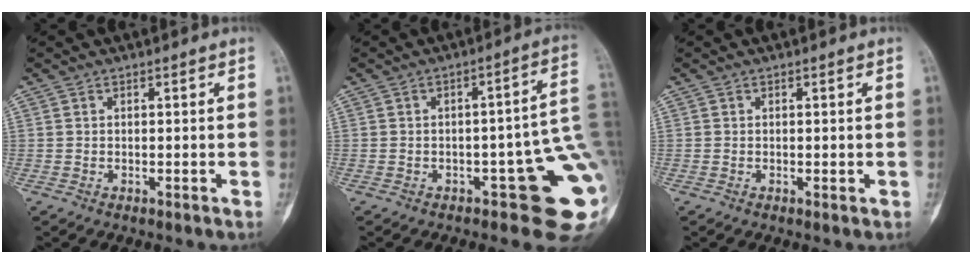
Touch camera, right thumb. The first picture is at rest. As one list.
[{"total": 13.4, "force": [-4.0, 4.8, 11.8], "torque": [-0.090, 0.035, -0.045]}, {"total": 0.6, "force": [-0.1, 0.3, 0.5], "torque": [-0.002, 0.000, -0.001]}]